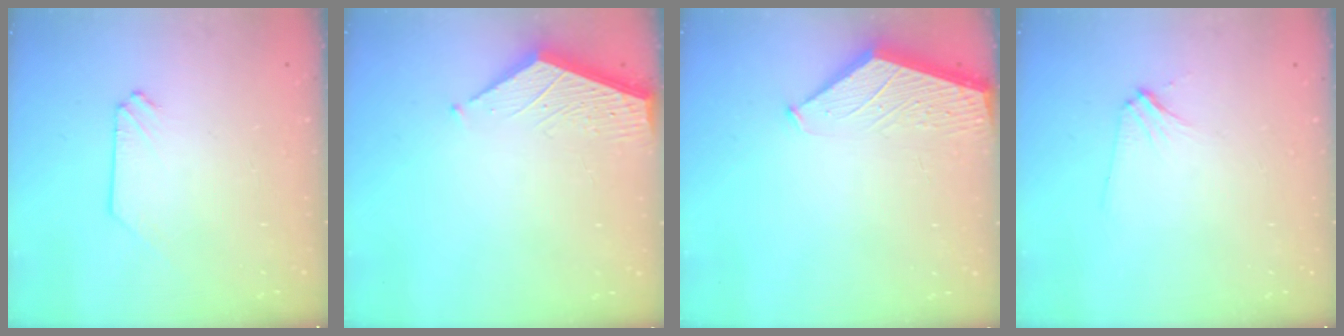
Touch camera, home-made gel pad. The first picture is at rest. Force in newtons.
{"total": 3.3, "press": 3.3, "slide": 0.4}
{"total": 1.6, "press": 1.6, "slide": 0.2}
{"total": 3.3, "press": 3.3, "slide": 0.5}